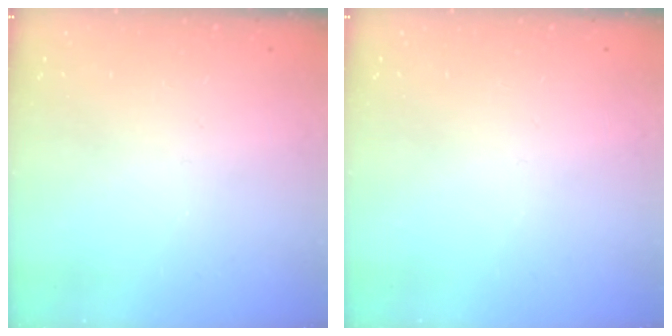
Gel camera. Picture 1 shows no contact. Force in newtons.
{"total": 0.0}